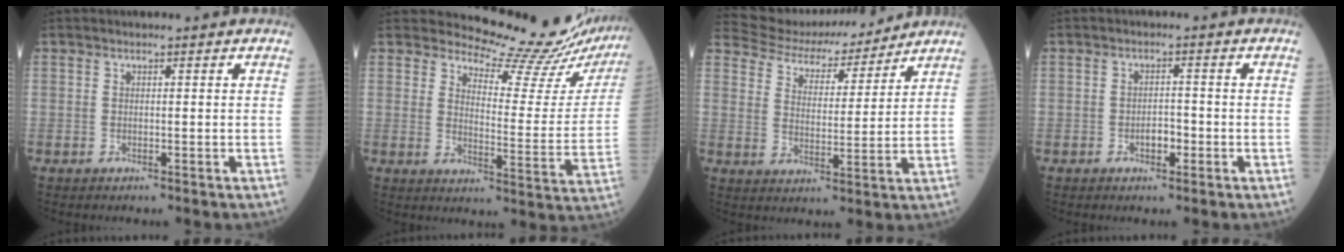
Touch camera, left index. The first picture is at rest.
{"total": 16.3, "force": [16.1, 0.5, 2.5], "torque": [-0.033, -0.110, 0.184]}
{"total": 12.9, "force": [12.3, 3.3, 2.2], "torque": [-0.038, 0.015, 0.185]}
{"total": 2.3, "force": [-1.0, 1.2, 1.7], "torque": [-0.025, 0.005, -0.015]}